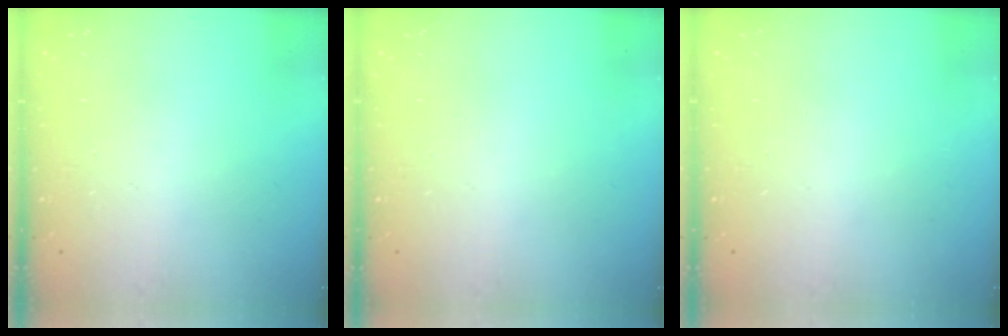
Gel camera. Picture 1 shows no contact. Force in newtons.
{"total": 0.0}
{"total": 0.0}